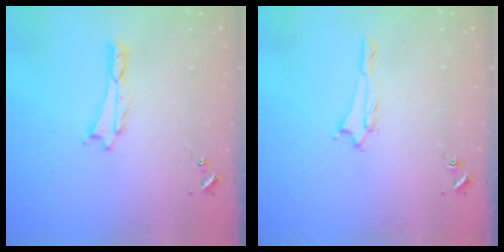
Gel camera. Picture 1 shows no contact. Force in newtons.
{"total": 1.3, "press": 1.3, "slide": 0.1}